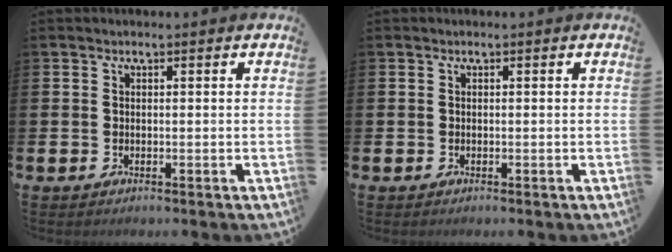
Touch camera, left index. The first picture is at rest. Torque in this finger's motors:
{"motor_torque": [-0.22, 0.05, -0.03, -0.01]}